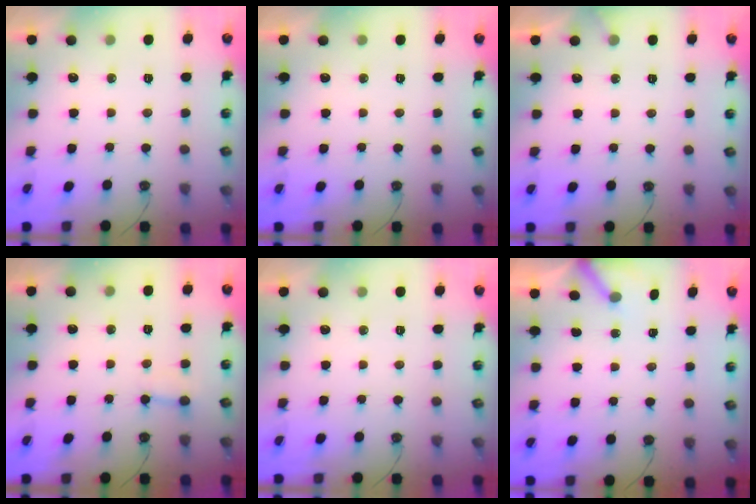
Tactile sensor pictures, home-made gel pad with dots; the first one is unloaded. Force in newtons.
{"total": 0.0}
{"total": 2.6, "press": 2.6, "slide": 0.3}
{"total": 3.7, "press": 3.7, "slide": 0.3}
{"total": 0.0}
{"total": 2.8, "press": 2.8, "slide": 0.3}